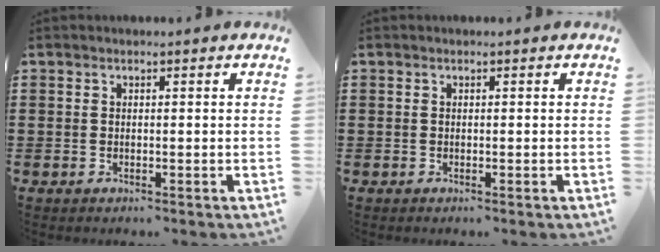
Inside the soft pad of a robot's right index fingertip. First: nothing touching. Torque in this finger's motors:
{"motor_torque": [0.52, 0.46, 0.04, 0.01]}